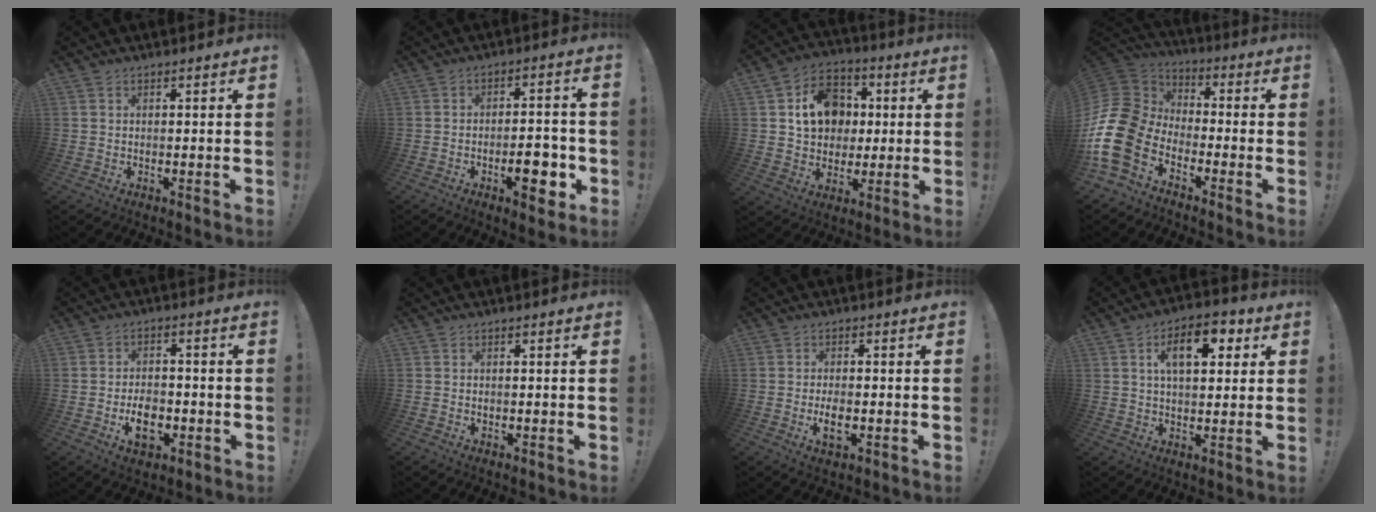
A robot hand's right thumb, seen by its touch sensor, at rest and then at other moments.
{"total": 10.0, "force": [-3.8, 4.5, 8.1], "torque": [-0.084, 0.012, -0.061]}
{"total": 14.9, "force": [2.9, 12.7, 7.1], "torque": [-0.080, 0.001, 0.065]}
{"total": 17.8, "force": [-7.1, 11.9, 11.0], "torque": [-0.251, 0.034, -0.123]}
{"total": 8.2, "force": [-3.0, 5.5, 5.4], "torque": [-0.077, 0.005, -0.051]}
{"total": 0.5, "force": [-0.1, 0.5, 0.0], "torque": [0.000, 0.003, -0.002]}
{"total": 4.8, "force": [-1.4, 2.4, 3.9], "torque": [-0.065, 0.000, -0.025]}
{"total": 13.8, "force": [5.1, 7.8, 10.2], "torque": [-0.145, -0.003, 0.087]}